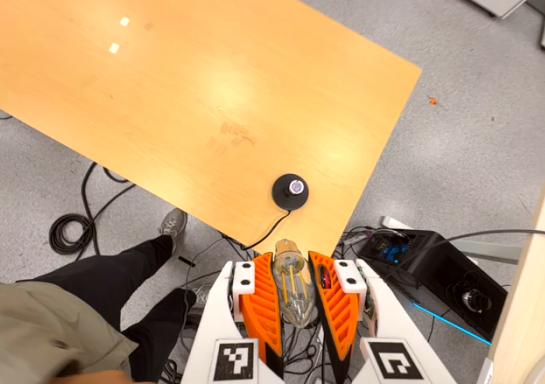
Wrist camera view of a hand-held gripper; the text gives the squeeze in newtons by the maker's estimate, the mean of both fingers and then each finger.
{"total": 22.5, "left": 24.2, "right": 20.9}